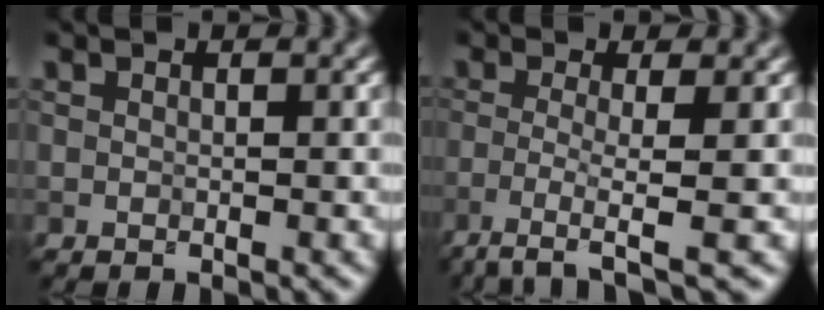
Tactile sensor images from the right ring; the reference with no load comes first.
{"total": 3.9, "force": [-2.0, 0.5, 3.3], "torque": [-0.062, -0.005, -0.049]}